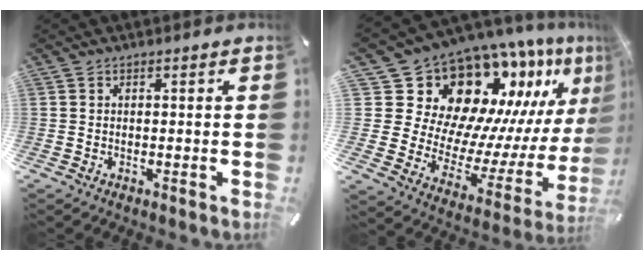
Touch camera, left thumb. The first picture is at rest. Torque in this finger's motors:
{"motor_torque": [2.72, 2.29, 1.47, -1.30, 0.09]}